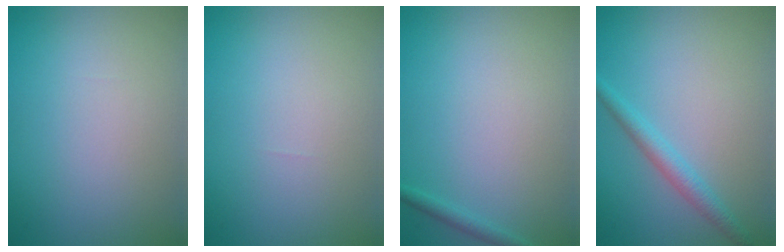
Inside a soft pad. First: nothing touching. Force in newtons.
{"total": 0.0}
{"total": 1.0, "press": 1.0, "slide": 0.0}
{"total": 2.2, "press": 2.2, "slide": 0.1}